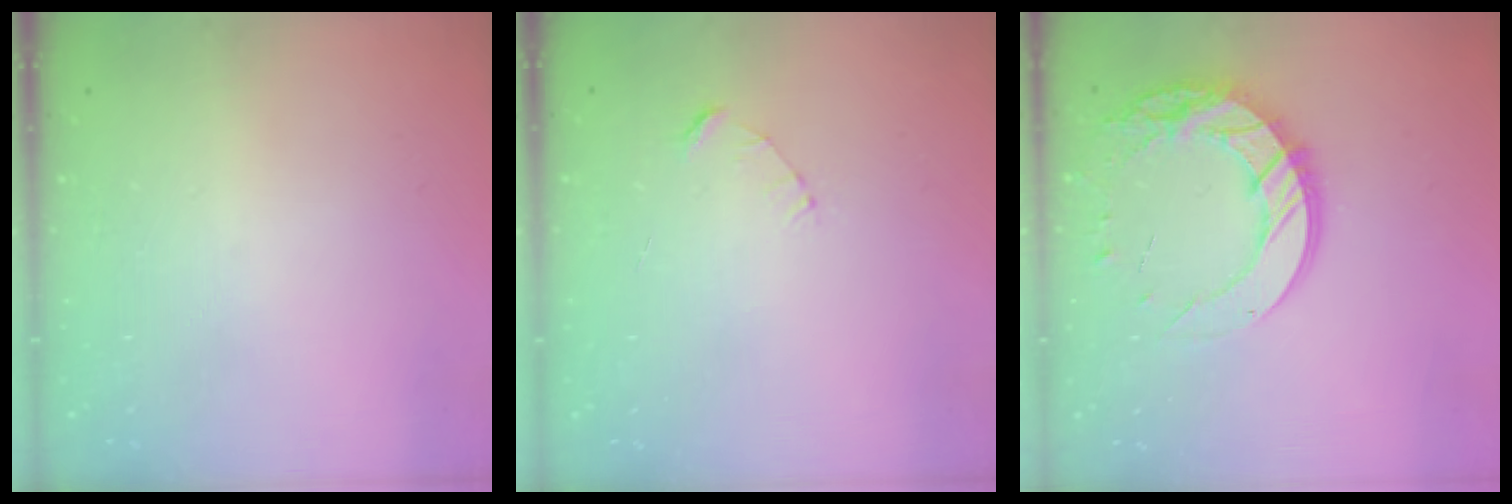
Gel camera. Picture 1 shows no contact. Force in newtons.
{"total": 2.4, "press": 2.4, "slide": 0.2}
{"total": 16.5, "press": 16.5, "slide": 1.4}